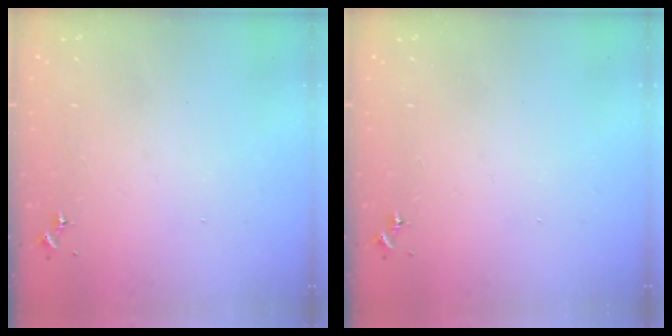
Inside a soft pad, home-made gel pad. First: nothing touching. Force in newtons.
{"total": 1.3, "press": 0.9, "slide": 0.9}